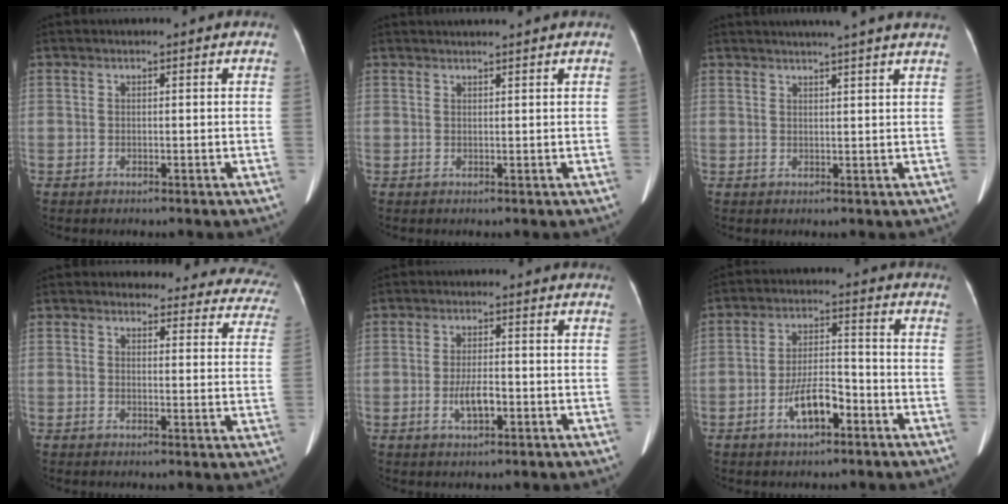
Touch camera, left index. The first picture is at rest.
{"total": 3.2, "force": [2.9, -0.6, 1.1], "torque": [-0.011, 0.018, 0.043]}
{"total": 10.4, "force": [9.0, -0.4, 5.1], "torque": [-0.072, 0.022, 0.096]}
{"total": 17.8, "force": [16.8, 5.7, 2.2], "torque": [0.019, -0.058, 0.153]}
{"total": 3.8, "force": [-1.2, 1.2, 3.4], "torque": [-0.066, 0.001, -0.021]}
{"total": 7.0, "force": [-3.5, 2.5, 5.6], "torque": [-0.109, 0.009, -0.061]}